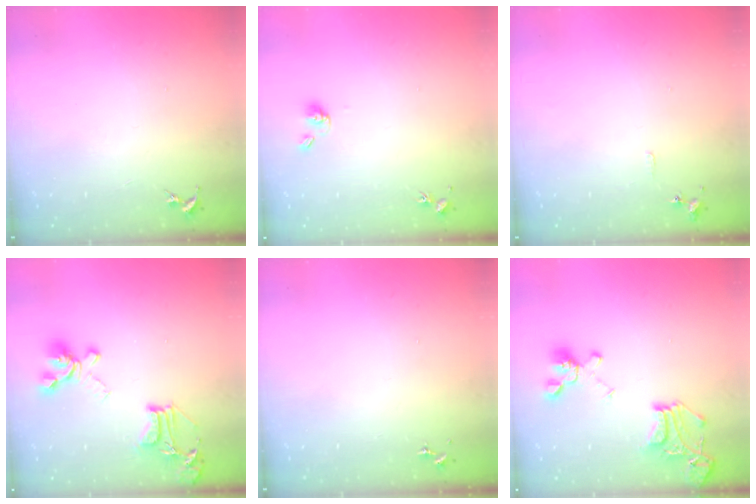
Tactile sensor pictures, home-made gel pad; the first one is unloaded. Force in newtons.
{"total": 6.0, "press": 5.6, "slide": 2.1}
{"total": 4.5, "press": 4.4, "slide": 0.6}
{"total": 17.0, "press": 17.0, "slide": 1.4}
{"total": 0.0}
{"total": 18.3, "press": 18.2, "slide": 1.7}